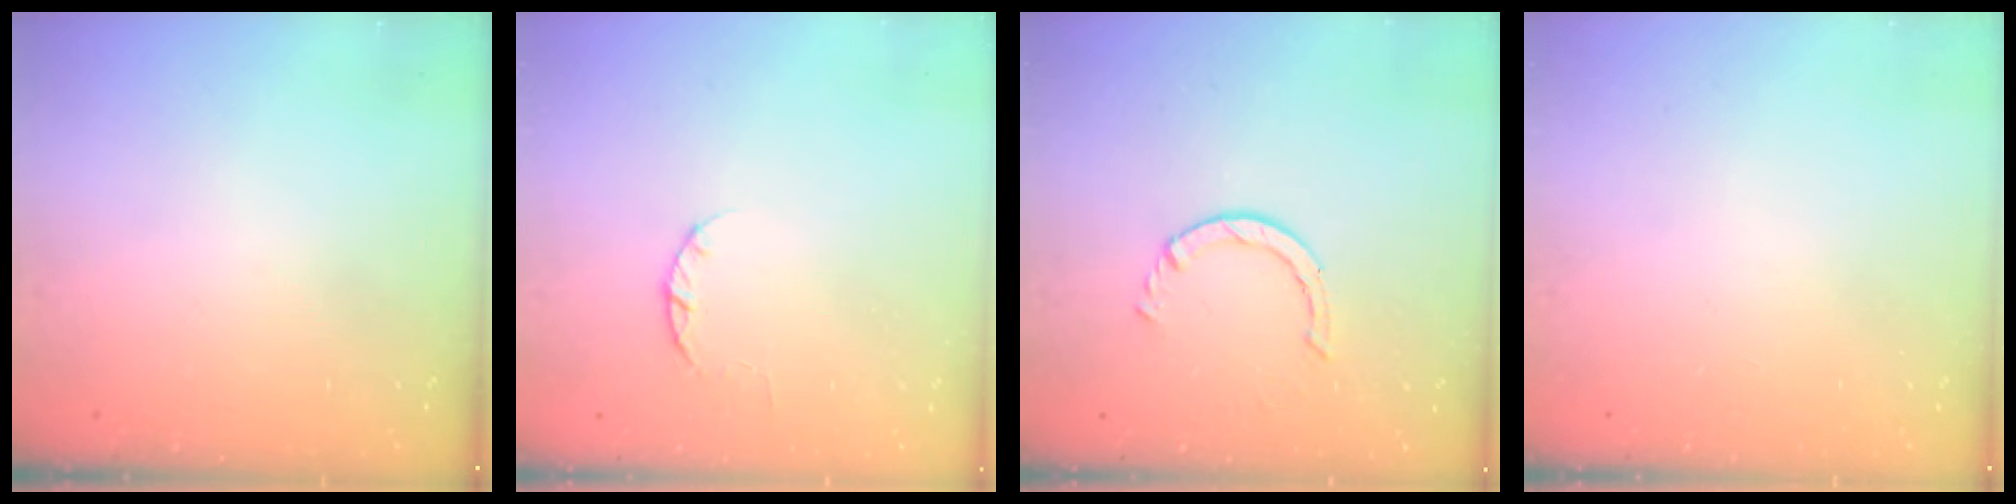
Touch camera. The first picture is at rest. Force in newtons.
{"total": 2.4, "press": 2.4, "slide": 0.4}
{"total": 2.5, "press": 2.5, "slide": 0.3}
{"total": 0.0}